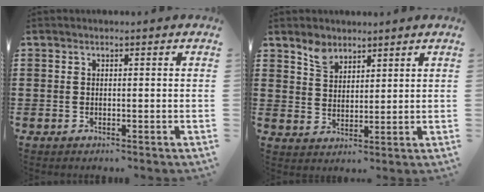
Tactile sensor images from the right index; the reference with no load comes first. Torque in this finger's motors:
{"motor_torque": [0.00, 0.00, 0.02, 0.03]}